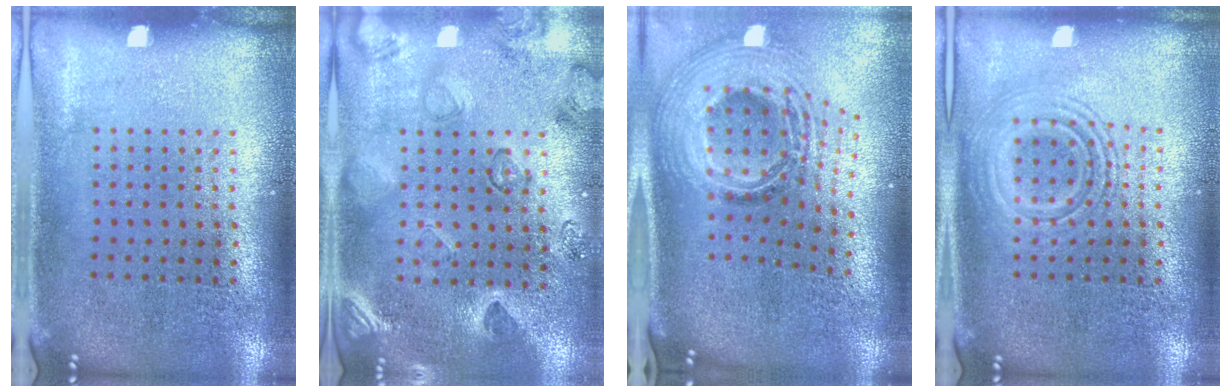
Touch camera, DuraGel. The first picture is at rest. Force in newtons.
{"total": 2.3, "press": 2.0, "slide": 1.1}
{"total": 2.8, "press": 2.0, "slide": 2.0}
{"total": 2.6, "press": 2.6, "slide": 0.5}